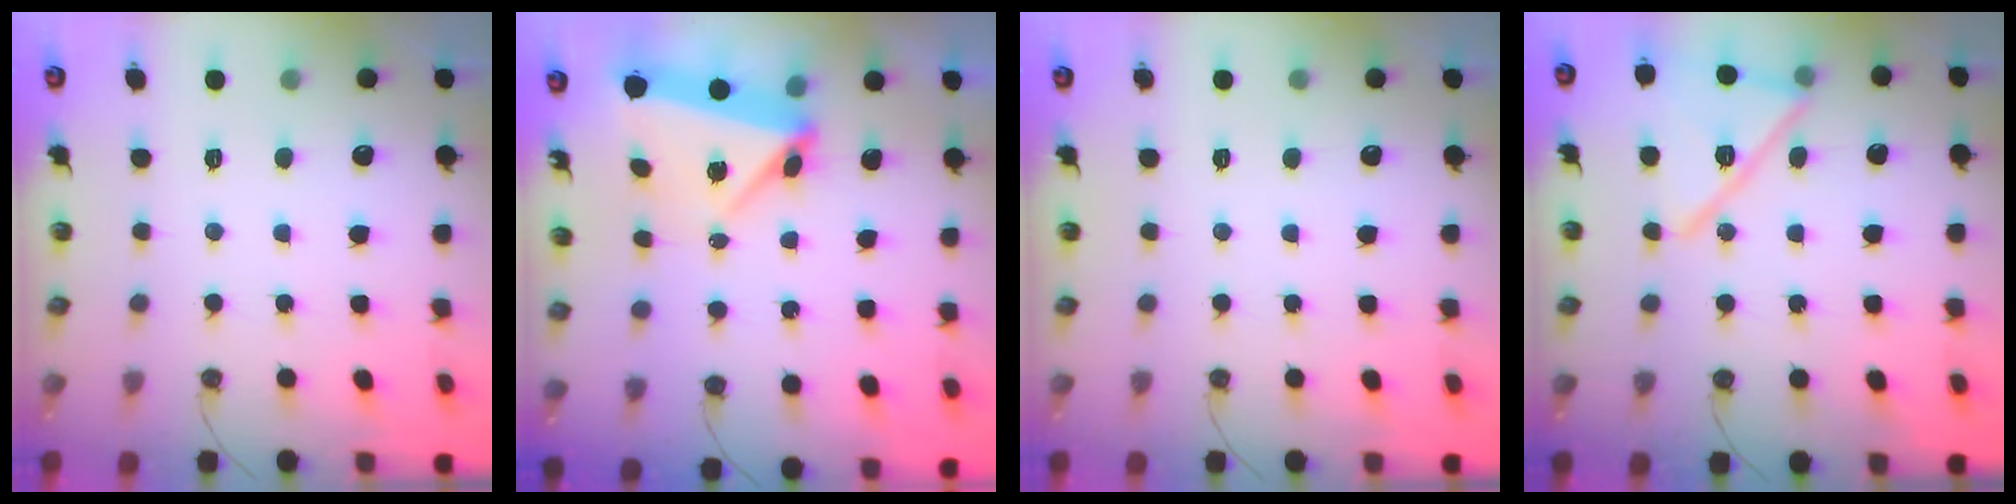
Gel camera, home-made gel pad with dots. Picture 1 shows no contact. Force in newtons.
{"total": 5.9, "press": 5.9, "slide": 0.2}
{"total": 0.0}
{"total": 16.4, "press": 15.6, "slide": 5.0}